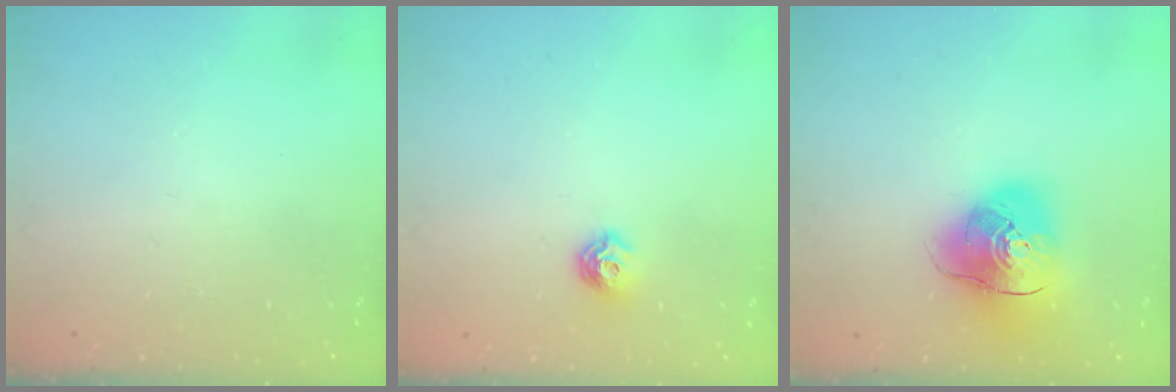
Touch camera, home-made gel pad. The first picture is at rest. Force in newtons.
{"total": 7.5, "press": 7.4, "slide": 1.0}
{"total": 14.0, "press": 13.8, "slide": 2.4}